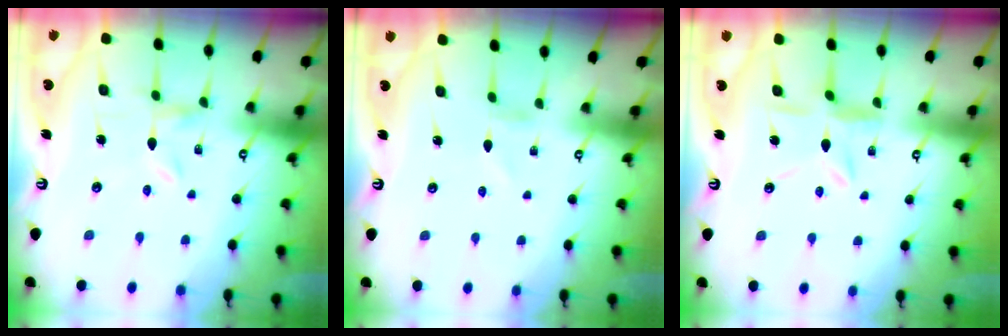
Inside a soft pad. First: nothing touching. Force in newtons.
{"total": 0.0}
{"total": 6.9, "press": 6.9, "slide": 0.7}